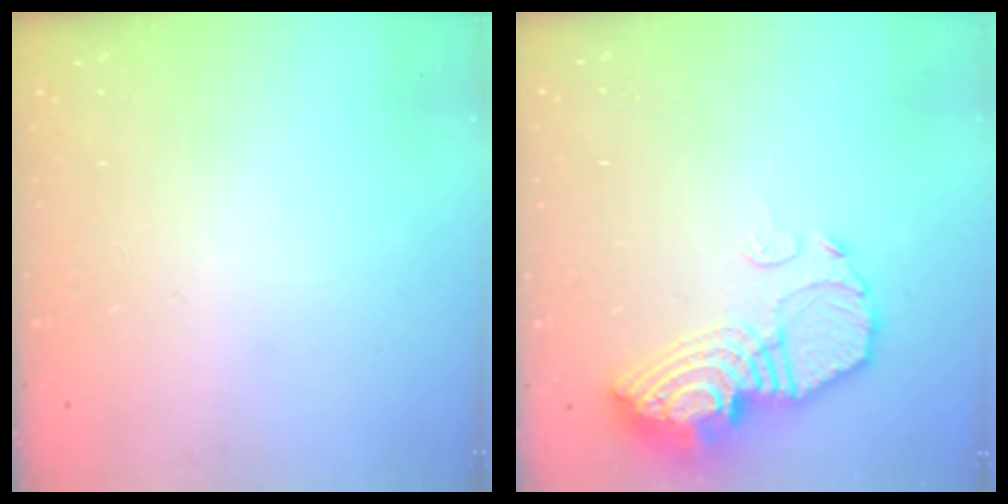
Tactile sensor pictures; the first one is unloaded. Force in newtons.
{"total": 13.2, "press": 13.1, "slide": 1.1}